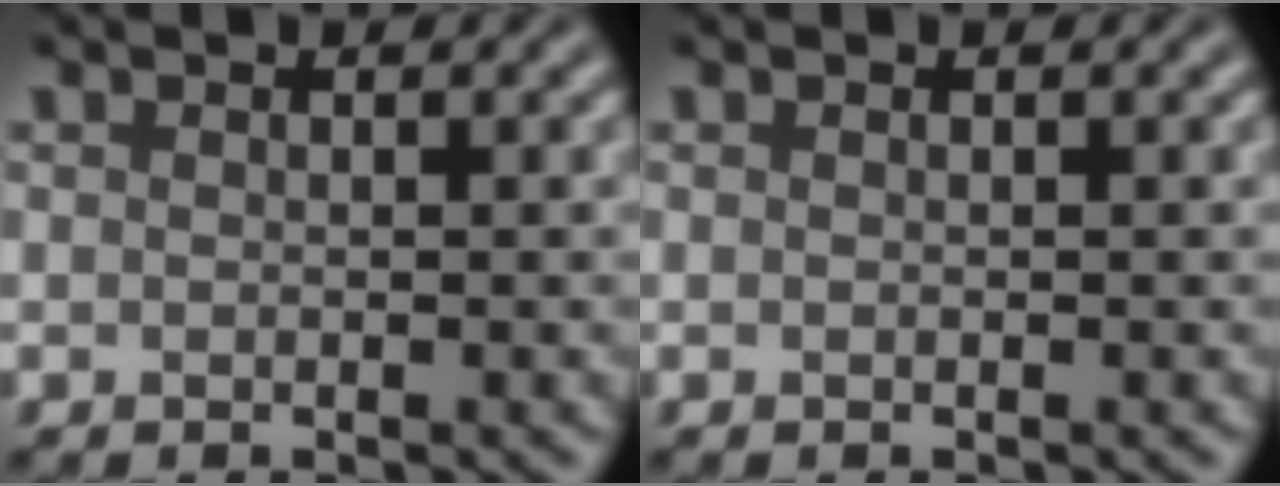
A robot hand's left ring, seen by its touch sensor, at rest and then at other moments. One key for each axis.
{"total": 0.0}